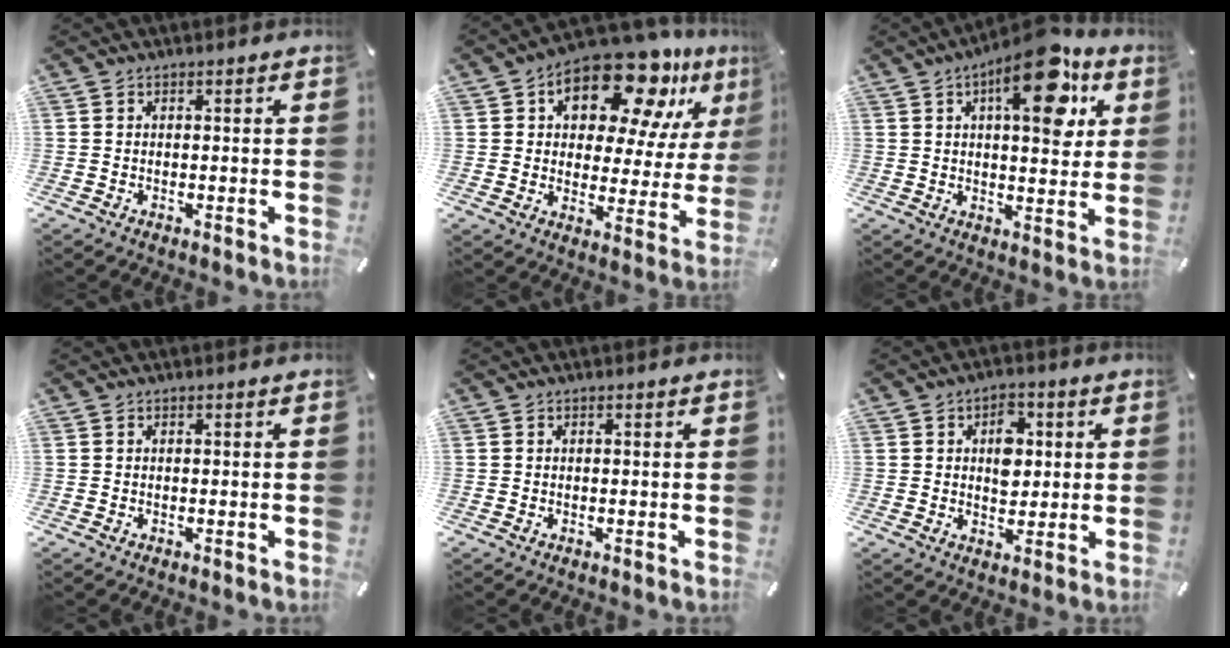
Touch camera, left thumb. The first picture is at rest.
{"total": 17.8, "force": [11.6, 8.7, 10.2], "torque": [-0.155, -0.081, 0.195]}
{"total": 17.2, "force": [8.4, 6.8, 13.4], "torque": [-0.187, -0.035, 0.129]}
{"total": 0.0}
{"total": 0.0}
{"total": 6.8, "force": [1.3, 5.0, 4.5], "torque": [-0.046, -0.006, 0.013]}